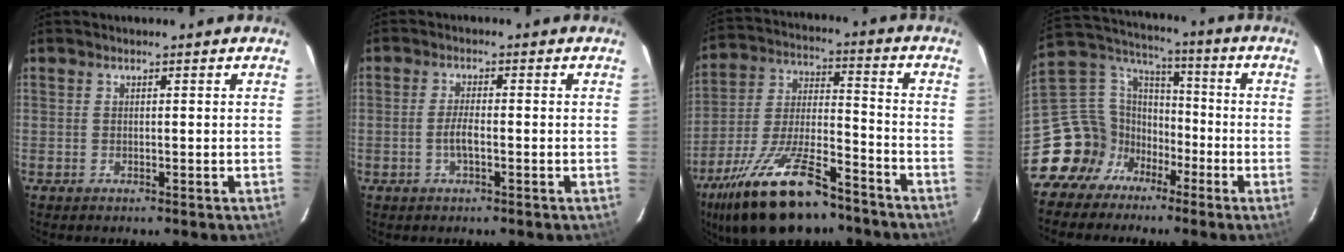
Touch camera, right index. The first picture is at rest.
{"total": 2.9, "force": [-1.0, 0.7, 2.6], "torque": [-0.055, 0.000, -0.019]}
{"total": 22.1, "force": [-15.4, 7.6, 13.9], "torque": [-0.276, -0.024, -0.258]}
{"total": 13.8, "force": [-7.4, 11.0, 3.9], "torque": [-0.091, 0.050, -0.137]}